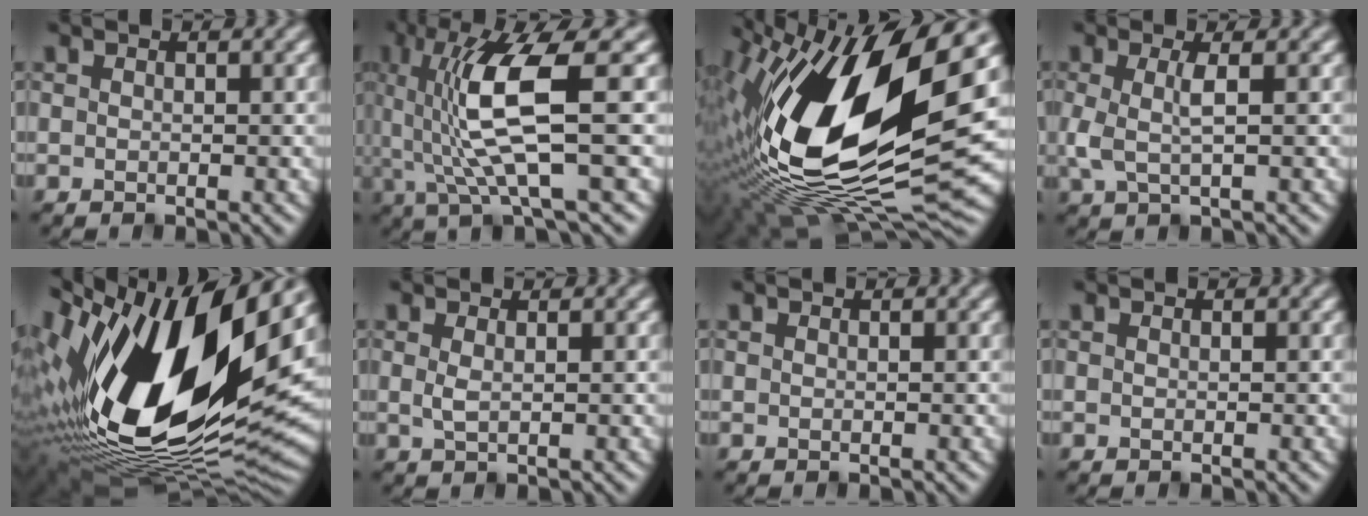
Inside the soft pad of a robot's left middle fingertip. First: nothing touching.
{"total": 8.6, "force": [0.9, 1.6, 8.4], "torque": [-0.167, -0.003, 0.024]}
{"total": 19.5, "force": [2.3, 8.1, 17.6], "torque": [-0.329, -0.016, 0.035]}
{"total": 2.5, "force": [0.2, 0.5, 2.4], "torque": [-0.056, -0.001, 0.005]}
{"total": 20.0, "force": [3.6, 8.9, 17.6], "torque": [-0.341, -0.024, 0.059]}
{"total": 1.0, "force": [0.3, 0.3, 1.0], "torque": [-0.023, -0.001, 0.006]}
{"total": 0.0}
{"total": 0.0}